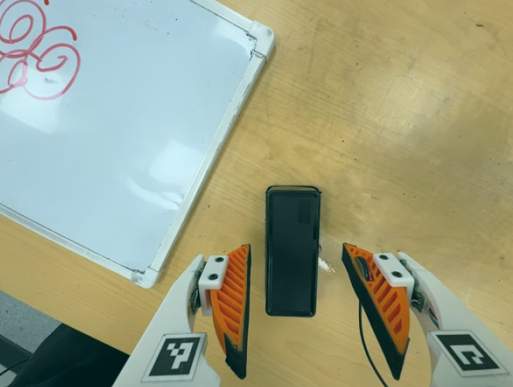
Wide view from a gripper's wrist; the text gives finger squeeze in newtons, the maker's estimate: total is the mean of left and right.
{"total": 0.0}